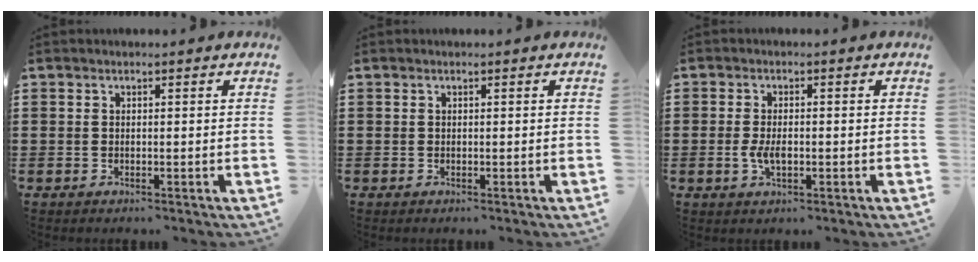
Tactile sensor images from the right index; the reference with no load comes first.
{"total": 0.0}
{"total": 3.4, "force": [-0.6, 1.6, 3.0], "torque": [-0.061, 0.000, -0.012]}